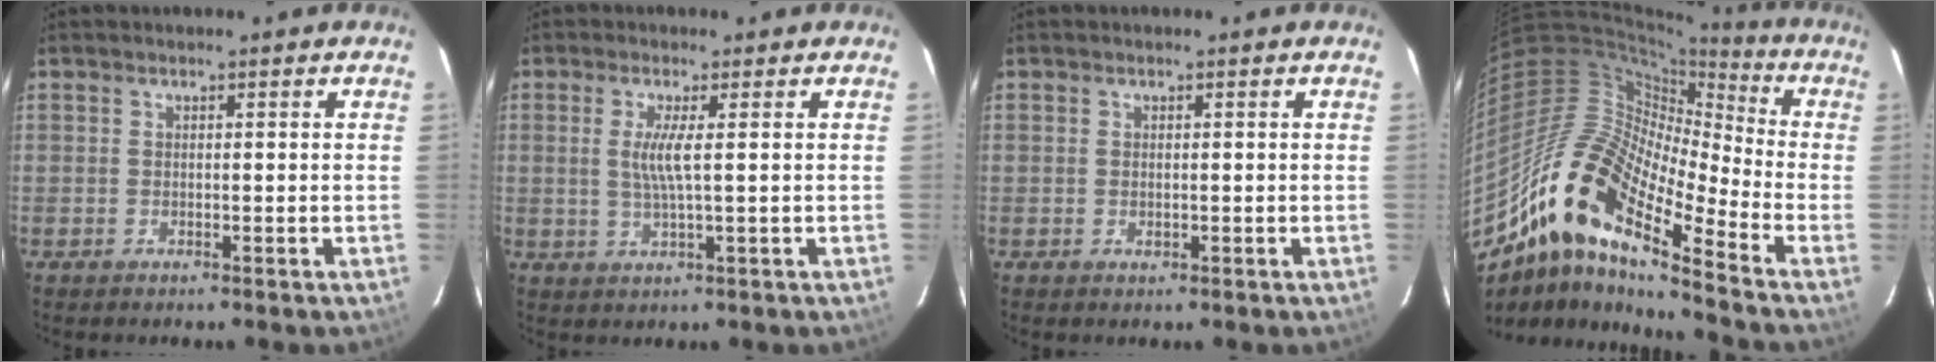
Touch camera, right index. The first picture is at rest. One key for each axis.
{"total": 4.1, "fx": 0.7, "fy": -0.1, "fz": 4.0, "tx": -0.080, "ty": -0.007, "tz": 0.012}
{"total": 0.7, "fx": -0.1, "fy": 0.6, "fz": 0.4, "tx": -0.006, "ty": 0.000, "tz": 0.000}
{"total": 19.7, "fx": -12.4, "fy": 4.6, "fz": 14.6, "tx": -0.242, "ty": -0.015, "tz": -0.258}